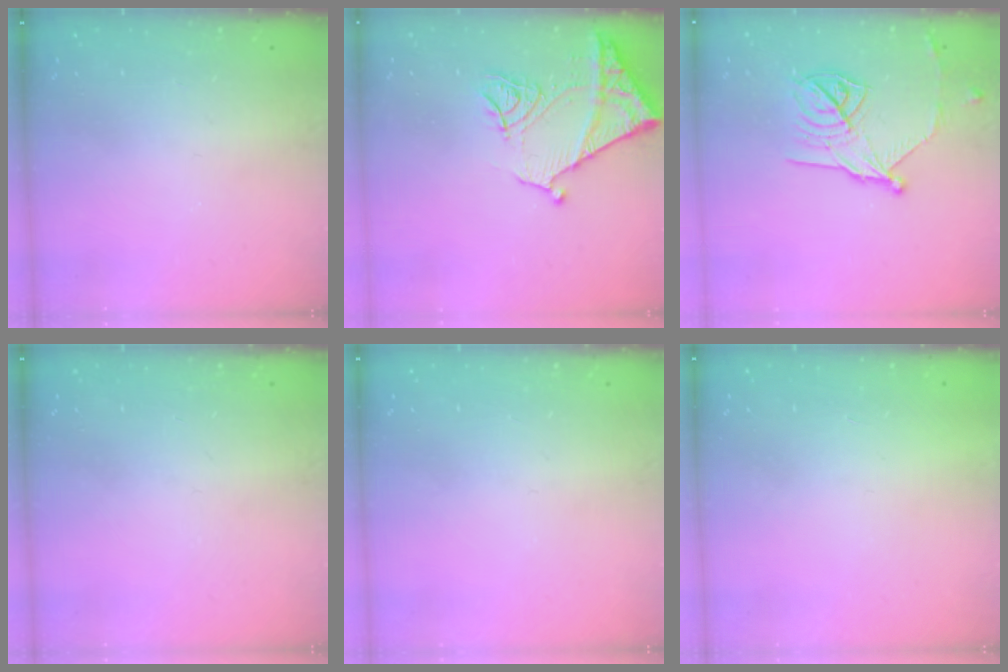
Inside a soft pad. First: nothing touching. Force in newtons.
{"total": 11.9, "press": 11.8, "slide": 1.4}
{"total": 14.7, "press": 14.7, "slide": 0.6}
{"total": 0.0}
{"total": 0.0}
{"total": 1.7, "press": 1.7, "slide": 0.1}